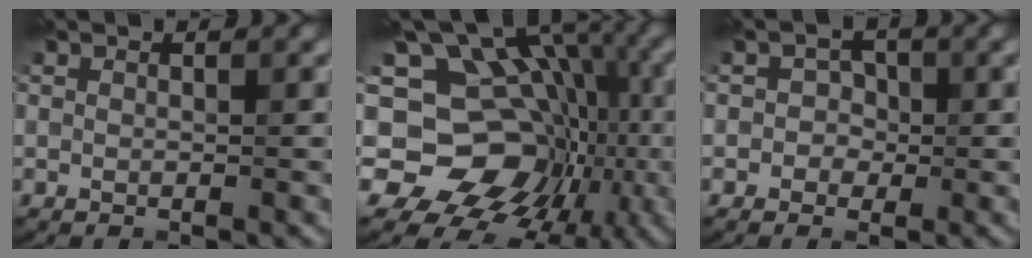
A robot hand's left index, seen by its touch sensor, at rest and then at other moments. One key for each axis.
{"total": 13.1, "fx": -2.0, "fy": 10.9, "fz": 7.1, "tx": -0.102, "ty": 0.018, "tz": -0.036}
{"total": 1.7, "fx": -0.4, "fy": 1.6, "fz": 0.3, "tx": 0.024, "ty": 0.008, "tz": -0.016}